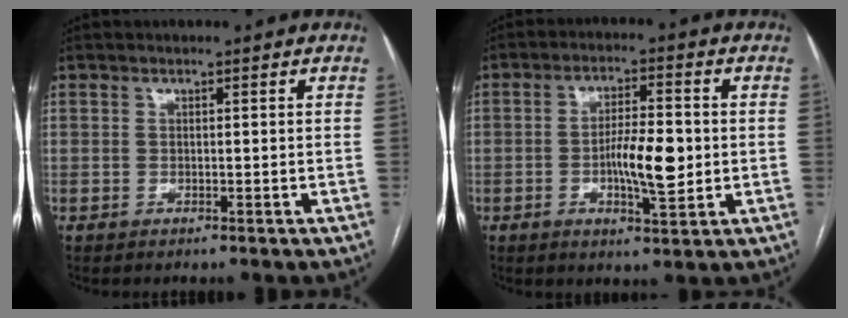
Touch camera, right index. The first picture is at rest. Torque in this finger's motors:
{"motor_torque": [0.35, -0.05, 0.24, 0.07]}